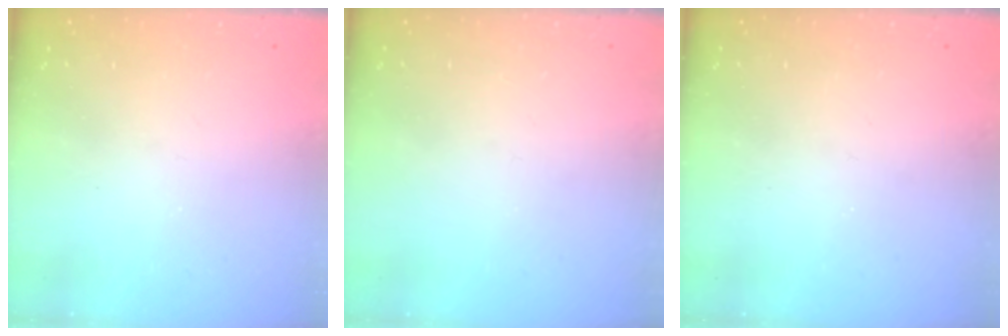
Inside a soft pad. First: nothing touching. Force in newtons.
{"total": 0.0}
{"total": 0.0}